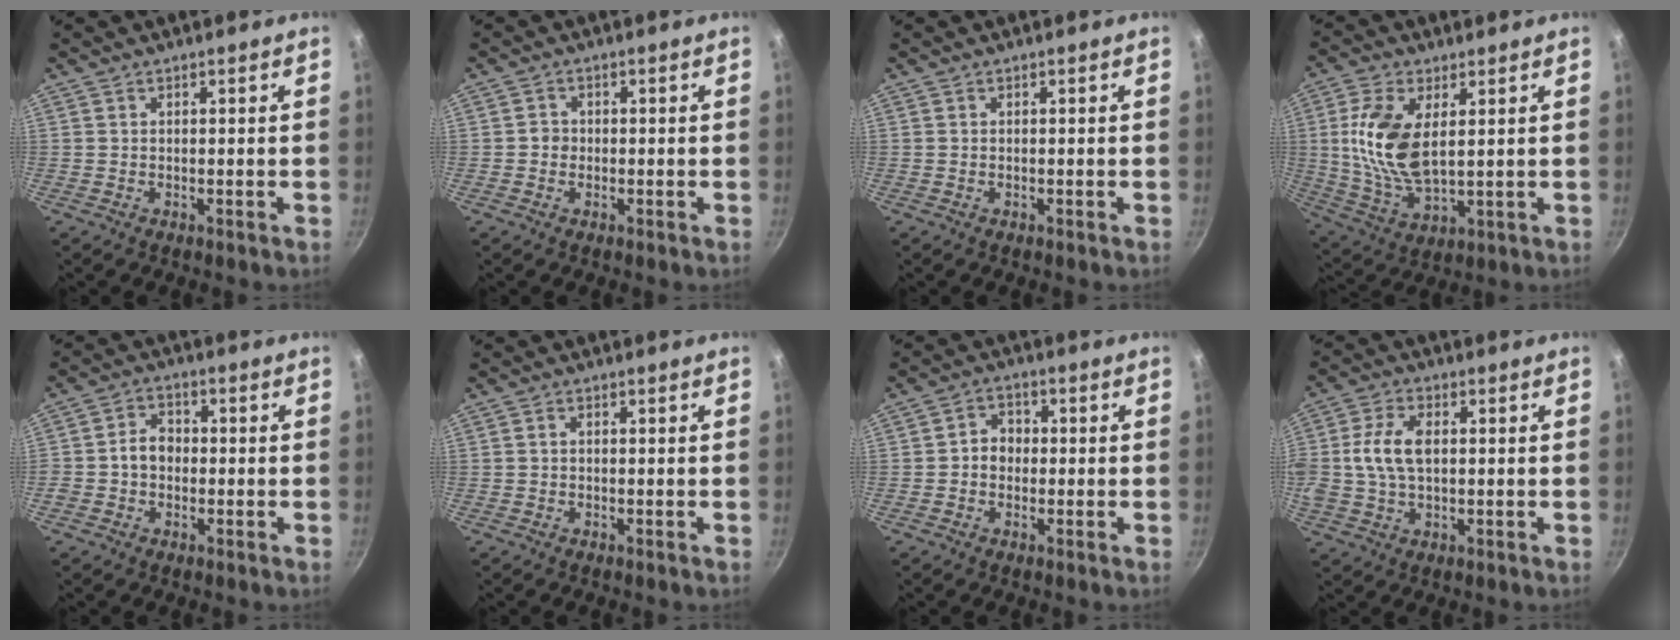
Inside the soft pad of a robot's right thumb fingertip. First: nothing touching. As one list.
[{"total": 1.9, "force": [-0.4, 1.7, 0.7], "torque": [-0.003, 0.006, -0.010]}, {"total": 0.0}, {"total": 13.8, "force": [2.7, 7.2, 11.5], "torque": [-0.227, -0.014, 0.060]}, {"total": 5.0, "force": [-0.7, 4.1, 2.7], "torque": [-0.020, 0.016, -0.021]}, {"total": 0.8, "force": [-0.1, 0.6, 0.5], "torque": [-0.010, 0.006, -0.002]}, {"total": 4.4, "force": [-0.3, 3.7, 2.2], "torque": [-0.009, 0.013, -0.013]}, {"total": 9.4, "force": [0.7, 5.7, 7.4], "torque": [-0.144, 0.018, 0.006]}]